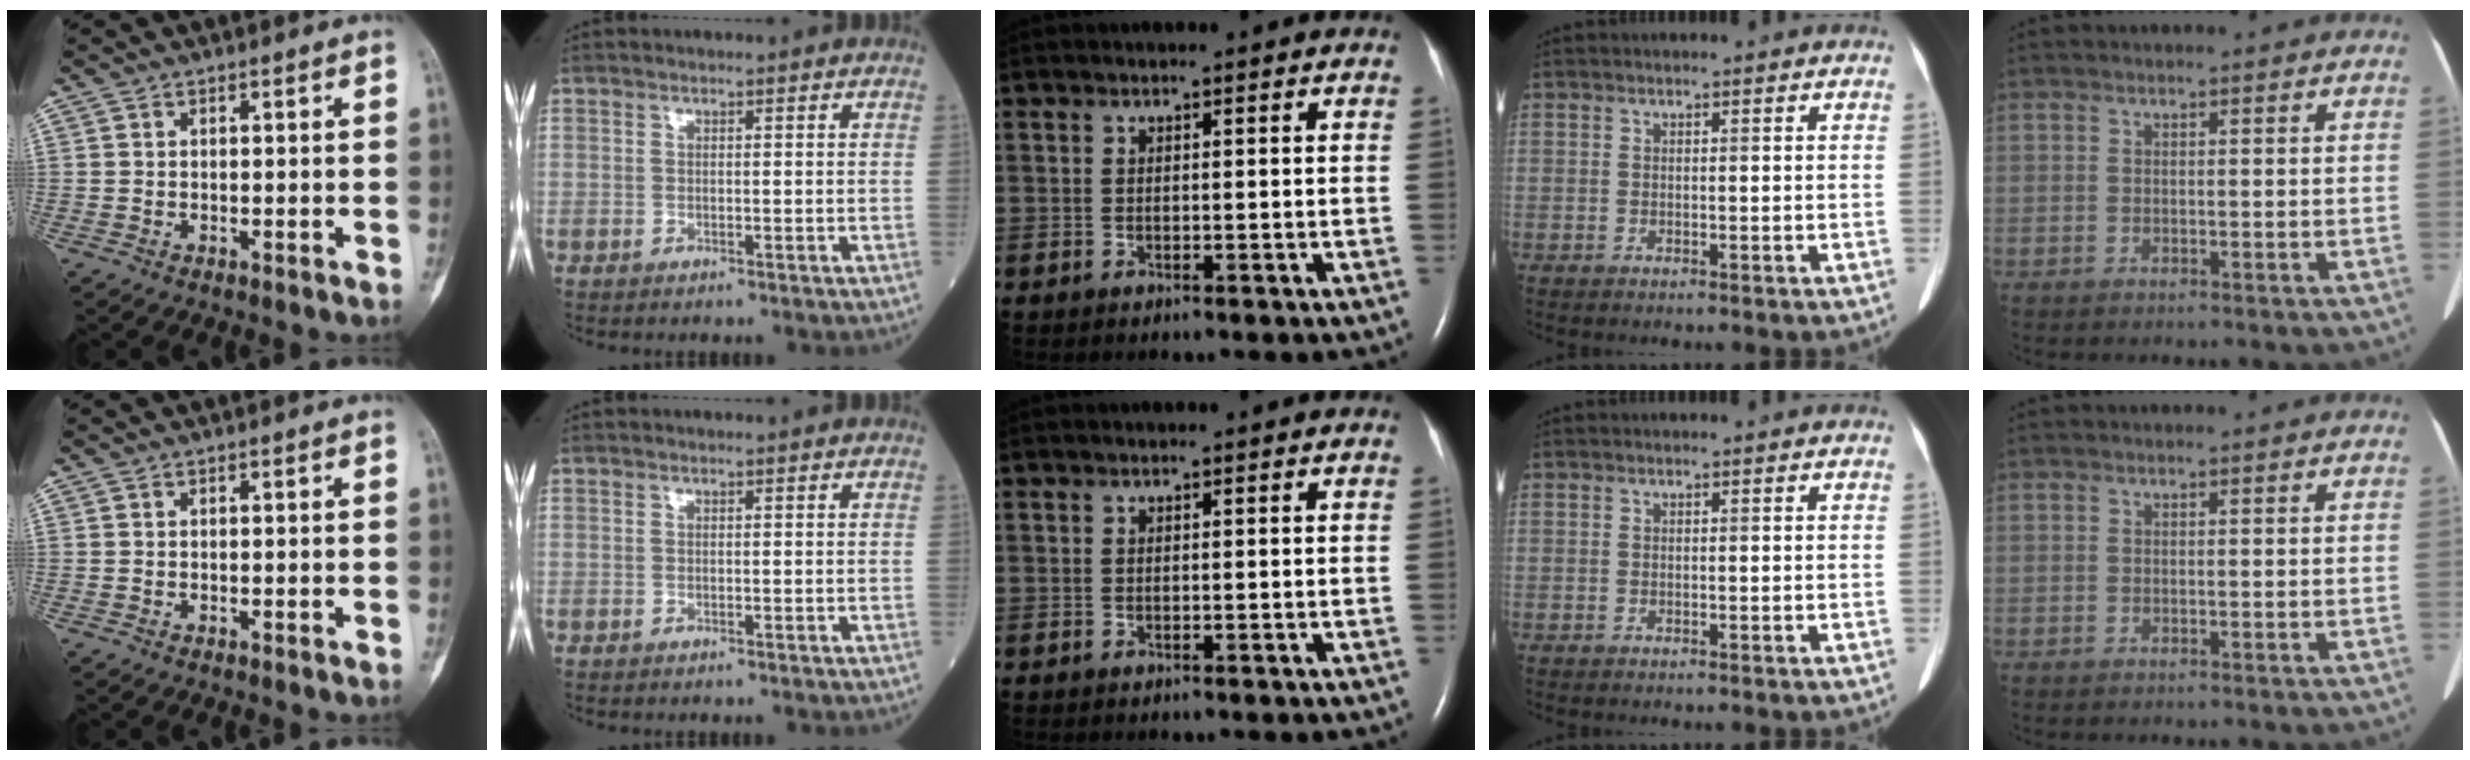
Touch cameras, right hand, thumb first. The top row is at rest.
{}